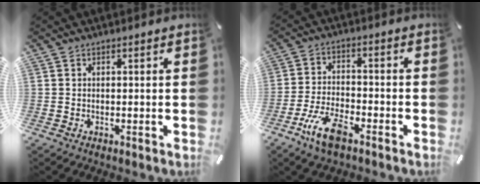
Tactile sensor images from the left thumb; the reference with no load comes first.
{"total": 9.5, "force": [-5.8, 3.8, 6.4], "torque": [-0.140, 0.018, -0.110]}